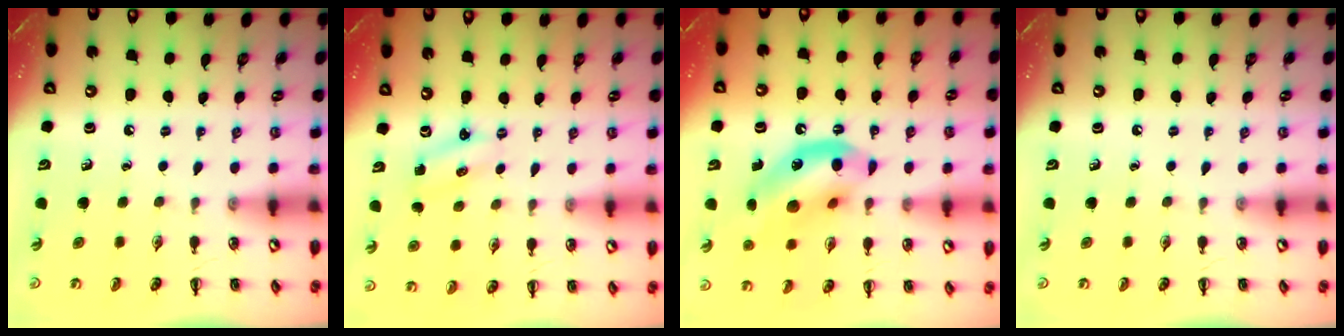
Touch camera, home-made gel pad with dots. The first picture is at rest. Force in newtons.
{"total": 2.0, "press": 1.9, "slide": 0.6}
{"total": 13.9, "press": 13.5, "slide": 3.5}
{"total": 0.0}